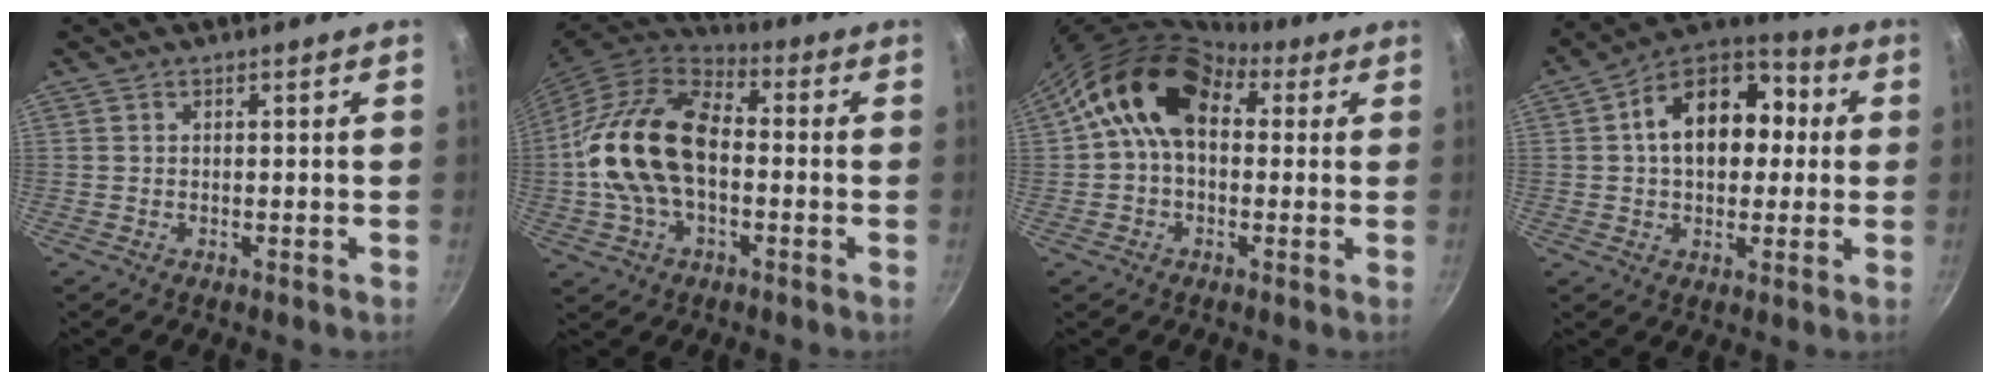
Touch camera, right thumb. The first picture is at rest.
{"total": 18.8, "force": [-1.1, 11.8, 14.6], "torque": [-0.255, 0.034, -0.032]}
{"total": 14.0, "force": [3.0, 9.7, 9.6], "torque": [-0.133, 0.021, 0.029]}
{"total": 17.2, "force": [2.3, 11.9, 12.2], "torque": [-0.151, 0.035, 0.018]}